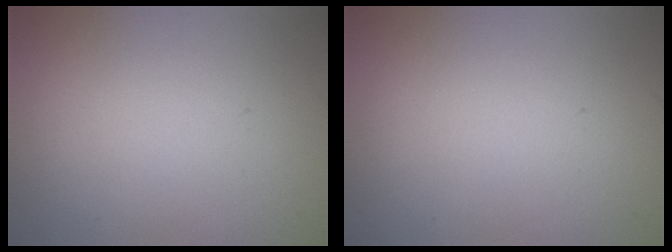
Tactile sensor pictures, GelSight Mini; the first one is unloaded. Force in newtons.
{"total": 0.0}